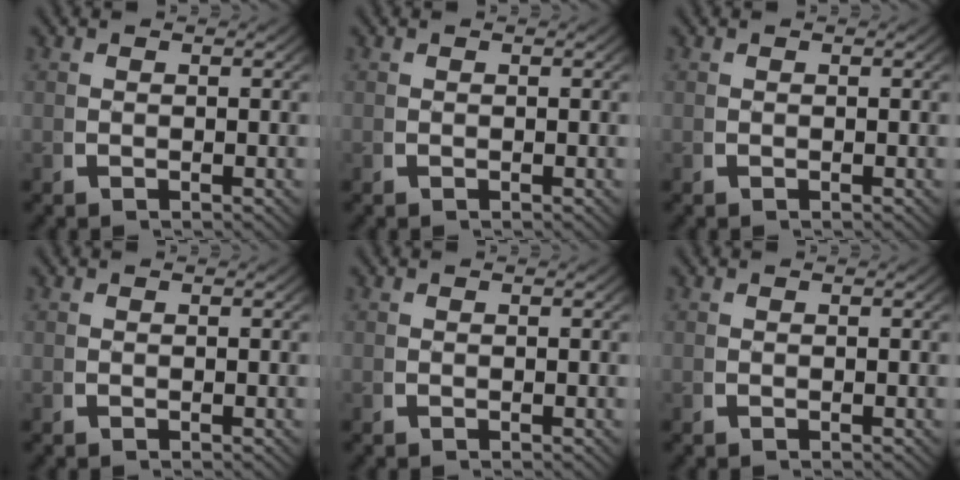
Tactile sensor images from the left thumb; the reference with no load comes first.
{"total": 0.0}
{"total": 0.0}
{"total": 0.0}
{"total": 0.0}
{"total": 0.0}